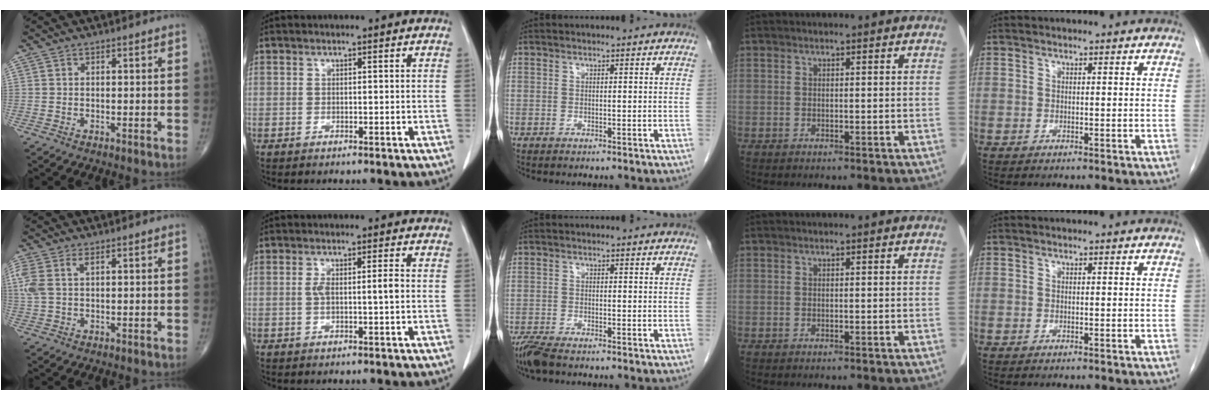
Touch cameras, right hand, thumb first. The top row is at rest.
{"thumb": {"total": 5.6, "force": [1.8, 2.8, 4.5], "torque": [-0.135, 0.018, 0.042]}, "index": {"total": 3.4, "force": [-0.1, 0.4, 3.4], "torque": [-0.066, 0.006, 0.001]}, "middle": {"total": 3.7, "force": [-3.1, 0.6, 2.0], "torque": [-0.048, -0.013, -0.058]}}